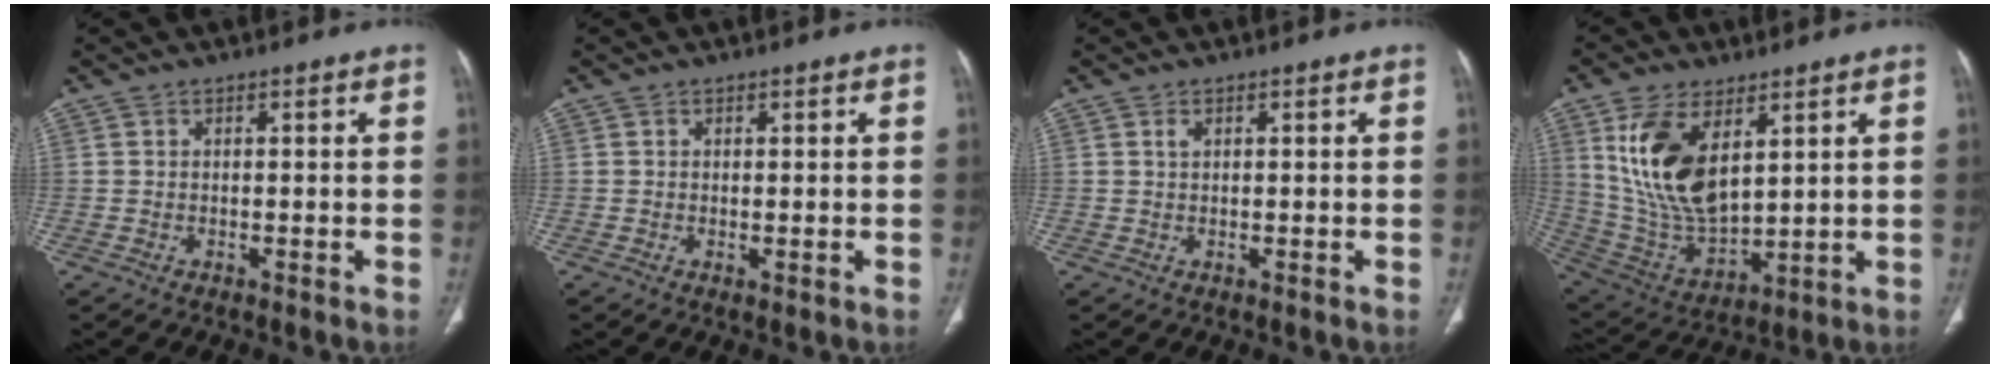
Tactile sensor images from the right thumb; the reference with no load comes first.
{"total": 0.5, "force": [0.0, 0.3, 0.4], "torque": [-0.014, -0.004, 0.003]}
{"total": 0.8, "force": [0.4, 0.5, 0.6], "torque": [-0.013, 0.003, 0.010]}
{"total": 16.9, "force": [6.2, 8.7, 13.1], "torque": [-0.244, -0.028, 0.138]}